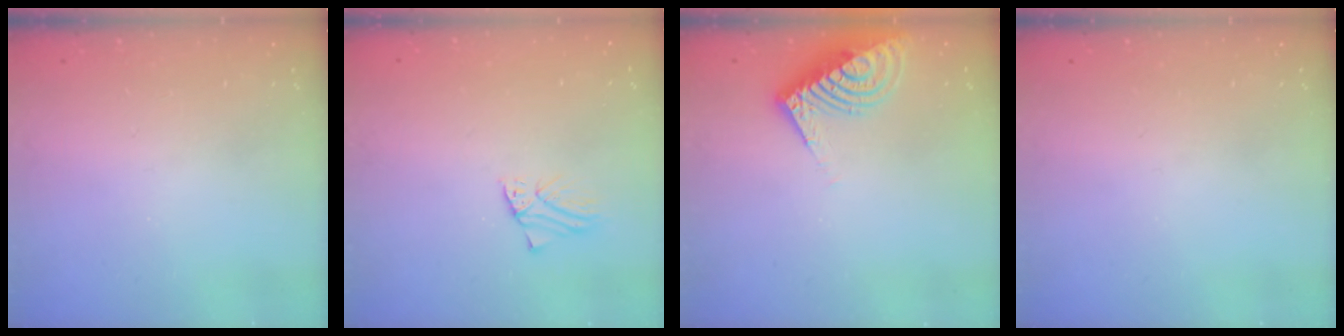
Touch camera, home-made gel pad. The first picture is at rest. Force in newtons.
{"total": 1.2, "press": 1.2, "slide": 0.1}
{"total": 18.1, "press": 18.1, "slide": 0.5}
{"total": 0.0}